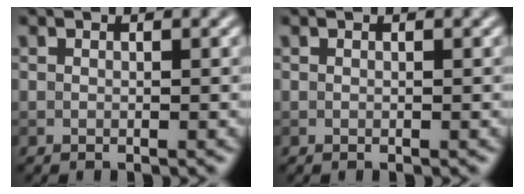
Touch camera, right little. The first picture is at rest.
{"total": 0.0}